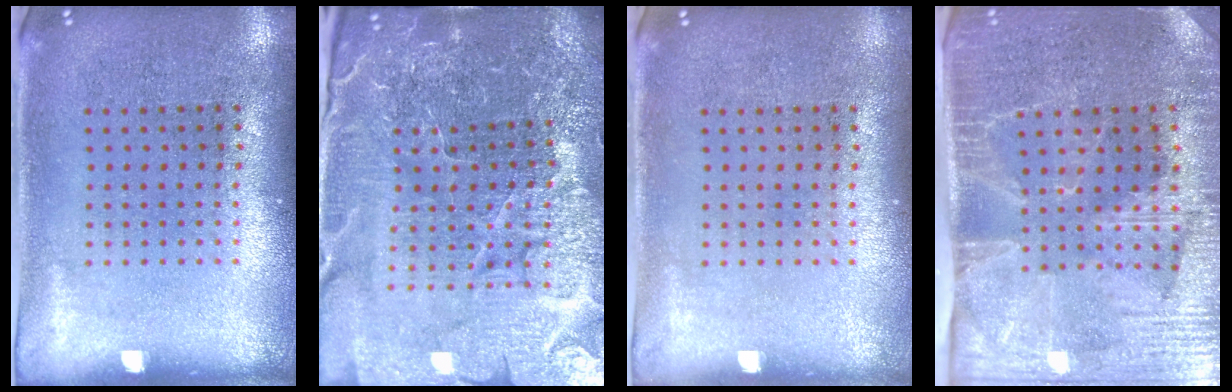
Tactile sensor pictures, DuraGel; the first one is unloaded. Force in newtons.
{"total": 5.6, "press": 5.2, "slide": 2.1}
{"total": 0.0}
{"total": 4.0, "press": 3.5, "slide": 2.1}